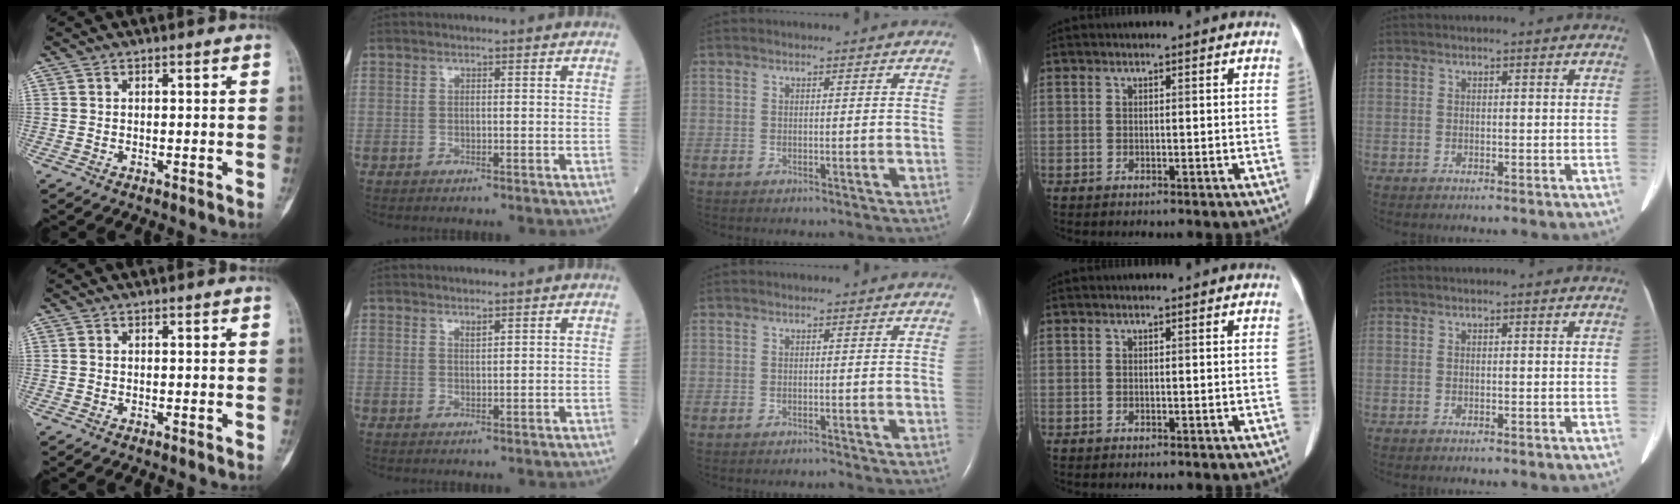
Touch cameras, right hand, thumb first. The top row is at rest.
{"index": {"total": 0.9, "force": [0.8, 0.1, 0.5], "torque": [-0.013, -0.005, 0.016]}, "middle": {"total": 0.6, "force": [-0.6, -0.1, 0.1], "torque": [-0.004, -0.002, -0.009]}}